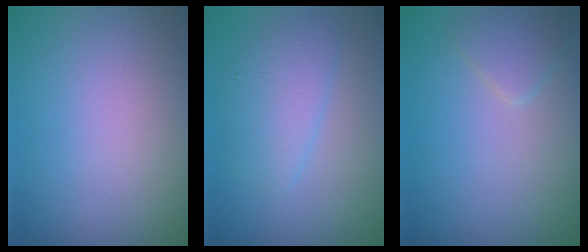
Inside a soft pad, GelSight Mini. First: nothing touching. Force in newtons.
{"total": 3.3, "press": 3.3, "slide": 0.1}
{"total": 1.6, "press": 1.6, "slide": 0.1}